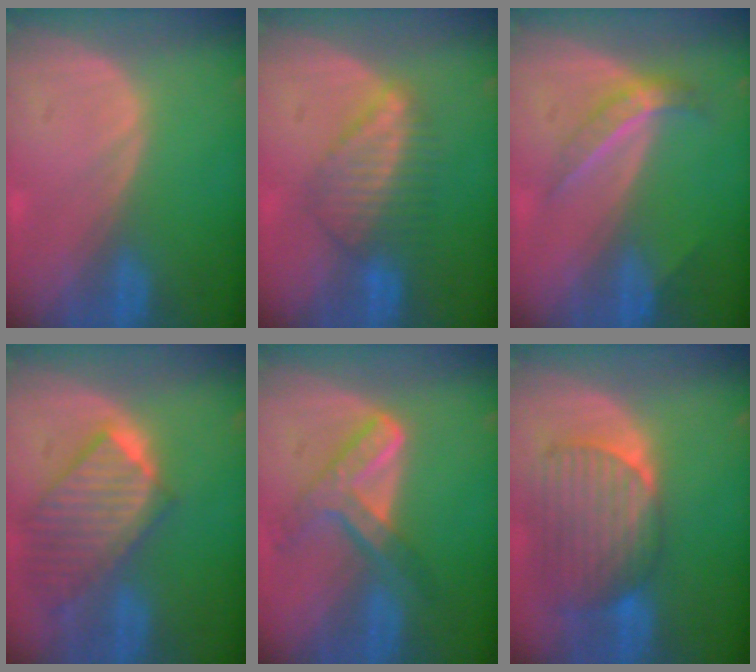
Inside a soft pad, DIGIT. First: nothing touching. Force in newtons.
{"total": 6.4, "press": 6.4, "slide": 0.1}
{"total": 4.7, "press": 4.2, "slide": 2.2}
{"total": 9.8, "press": 8.6, "slide": 4.6}
{"total": 7.2, "press": 6.2, "slide": 3.8}
{"total": 9.4, "press": 8.3, "slide": 4.4}